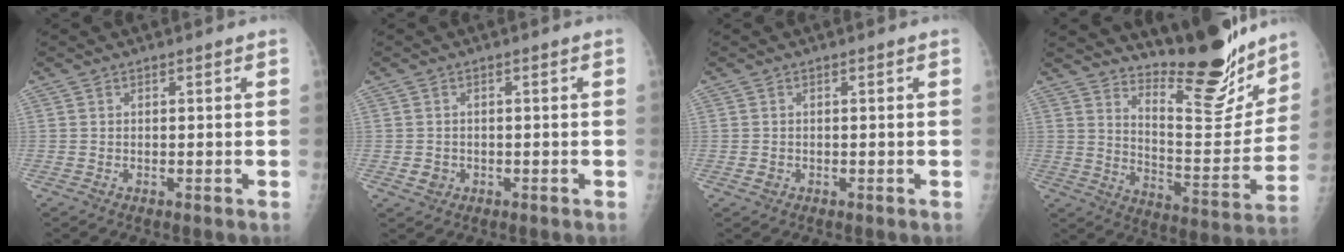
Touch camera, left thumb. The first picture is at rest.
{"total": 2.2, "force": [-0.5, 2.0, 0.8], "torque": [-0.004, 0.003, -0.002]}
{"total": 1.1, "force": [-0.2, 1.0, 0.4], "torque": [-0.003, 0.001, -0.001]}
{"total": 19.8, "force": [16.3, 5.1, 9.9], "torque": [-0.104, -0.137, 0.245]}